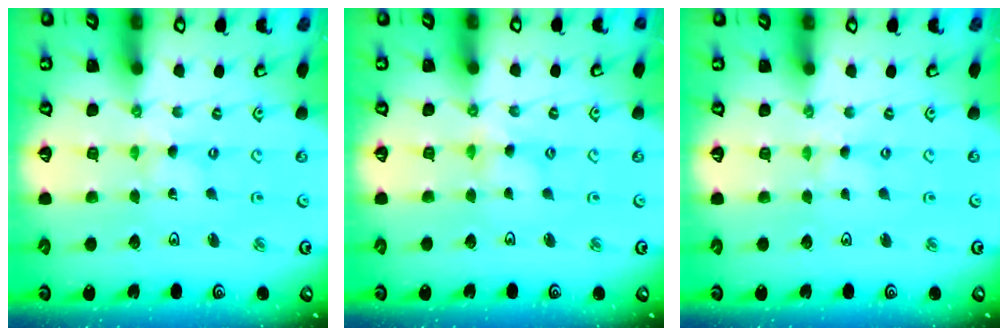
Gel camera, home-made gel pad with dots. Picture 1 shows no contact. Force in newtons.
{"total": 2.5, "press": 2.5, "slide": 0.3}
{"total": 1.3, "press": 1.3, "slide": 0.3}